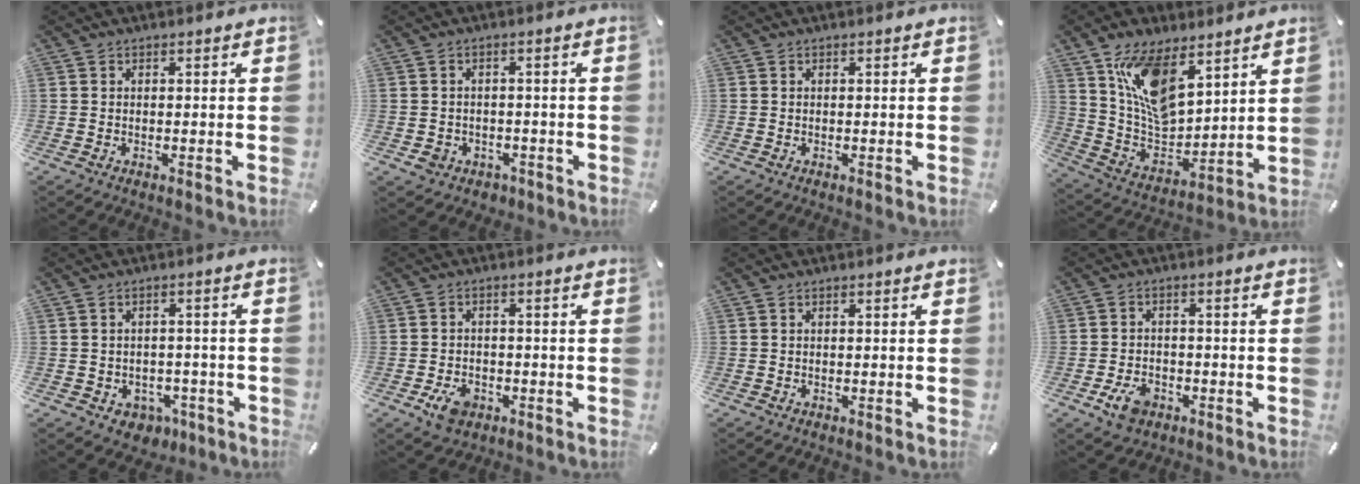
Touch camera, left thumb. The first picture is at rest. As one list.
[{"total": 3.6, "force": [-1.4, 3.1, 1.1], "torque": [-0.026, 0.002, -0.026]}, {"total": 0.0}, {"total": 14.3, "force": [8.8, 7.7, 8.2], "torque": [-0.164, -0.046, 0.169]}, {"total": 4.5, "force": [-1.4, 4.0, 1.5], "torque": [-0.022, 0.011, -0.024]}, {"total": 5.3, "force": [-2.5, 3.8, 2.8], "torque": [-0.062, 0.009, -0.046]}, {"total": 0.0}, {"total": 5.6, "force": [-2.8, 3.8, 3.0], "torque": [-0.065, 0.010, -0.051]}]